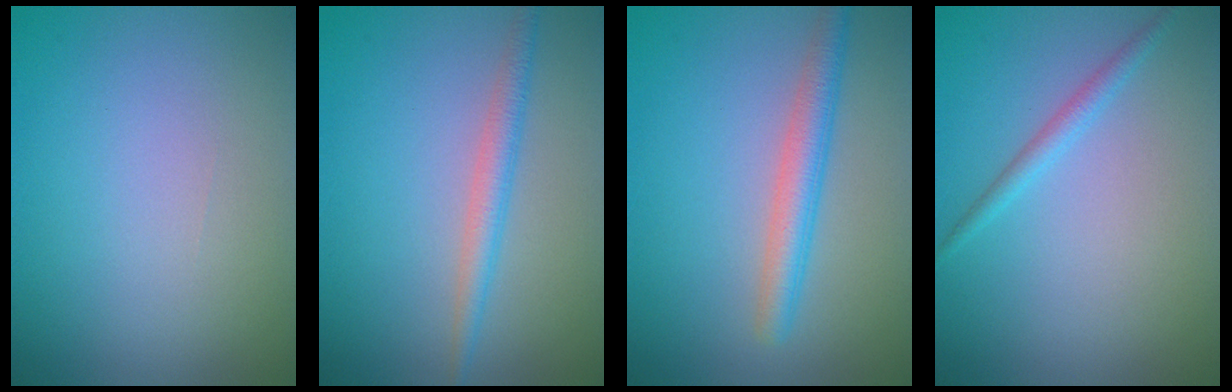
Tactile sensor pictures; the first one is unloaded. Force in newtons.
{"total": 2.3, "press": 2.3, "slide": 0.1}
{"total": 3.3, "press": 3.3, "slide": 0.1}
{"total": 1.4, "press": 1.4, "slide": 0.0}